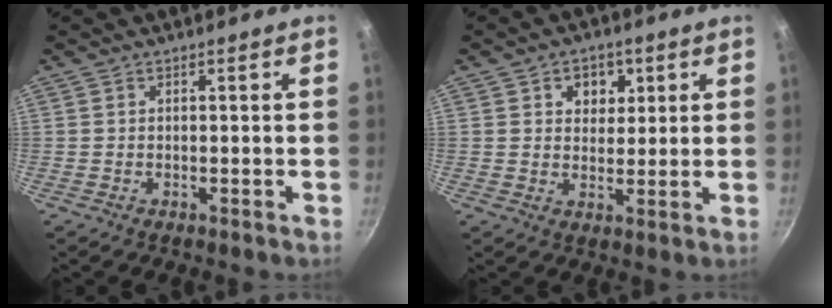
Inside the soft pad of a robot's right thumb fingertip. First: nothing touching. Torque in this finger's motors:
{"motor_torque": [-0.08, 1.52, -0.20, 0.20, 0.14]}